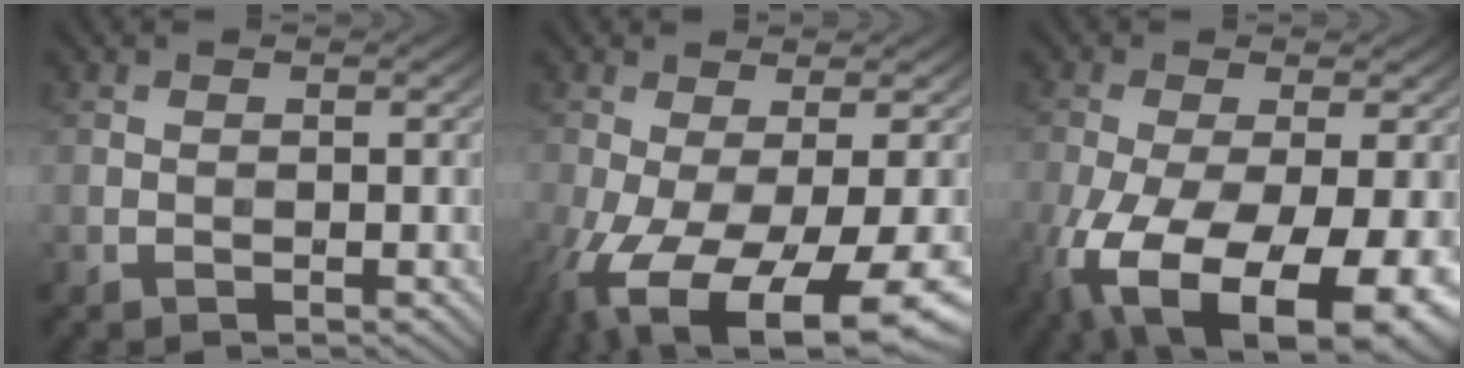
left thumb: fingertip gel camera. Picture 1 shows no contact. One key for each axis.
{"total": 12.4, "fx": -5.4, "fy": 4.2, "fz": 10.4, "tx": -0.209, "ty": -0.041, "tz": -0.069}
{"total": 16.2, "fx": -7.1, "fy": 7.0, "fz": 12.7, "tx": -0.265, "ty": -0.056, "tz": -0.093}